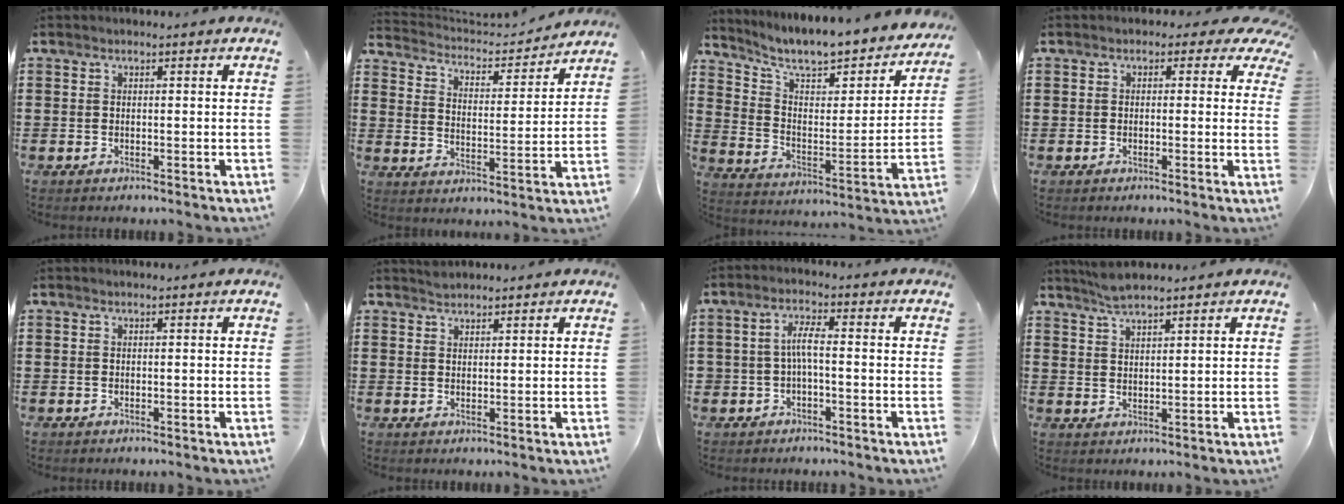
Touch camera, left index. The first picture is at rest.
{"total": 3.8, "force": [3.7, 0.6, 0.6], "torque": [-0.037, -0.030, 0.056]}
{"total": 8.0, "force": [7.1, 1.5, 3.4], "torque": [-0.094, -0.057, 0.116]}
{"total": 2.1, "force": [0.4, 1.8, 1.1], "torque": [-0.021, 0.005, 0.003]}
{"total": 0.0}
{"total": 1.5, "force": [1.5, 0.4, 0.1], "torque": [-0.006, 0.001, 0.029]}
{"total": 3.4, "force": [-1.0, 1.3, 3.0], "torque": [-0.065, 0.008, -0.025]}
{"total": 3.0, "force": [2.8, 0.3, 1.2], "torque": [-0.031, 0.000, 0.052]}